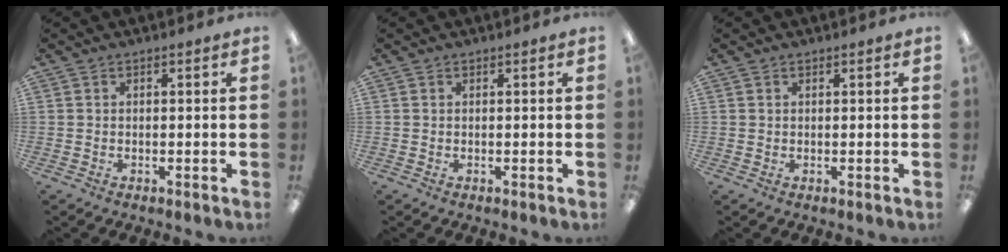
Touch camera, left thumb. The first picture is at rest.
{"total": 0.0}
{"total": 0.5, "force": [0.4, 0.3, 0.1], "torque": [-0.002, 0.002, 0.008]}